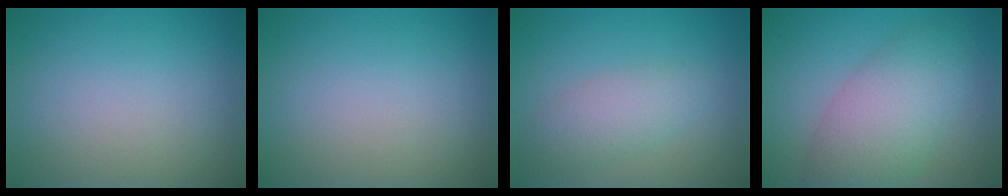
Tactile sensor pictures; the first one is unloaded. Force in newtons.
{"total": 0.0}
{"total": 3.0, "press": 3.0, "slide": 0.1}
{"total": 6.3, "press": 6.3, "slide": 0.2}